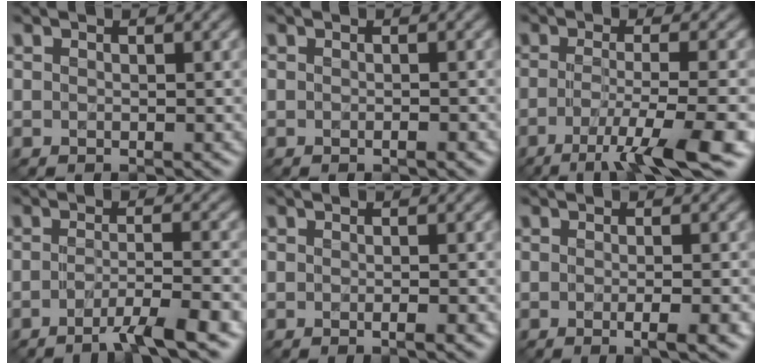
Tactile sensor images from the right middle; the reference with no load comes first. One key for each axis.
{"total": 0.9, "fx": -0.4, "fy": 0.1, "fz": 0.8, "tx": -0.010, "ty": -0.001, "tz": -0.006}
{"total": 8.0, "fx": -3.8, "fy": 1.3, "fz": 6.9, "tx": -0.102, "ty": -0.006, "tz": -0.067}
{"total": 5.2, "fx": -3.0, "fy": 0.7, "fz": 4.1, "tx": -0.056, "ty": 0.003, "tz": -0.057}
{"total": 1.8, "fx": -0.6, "fy": 0.4, "fz": 1.6, "tx": -0.018, "ty": -0.002, "tz": -0.009}
{"total": 3.8, "fx": -1.1, "fy": 1.0, "fz": 3.5, "tx": -0.040, "ty": -0.004, "tz": -0.013}